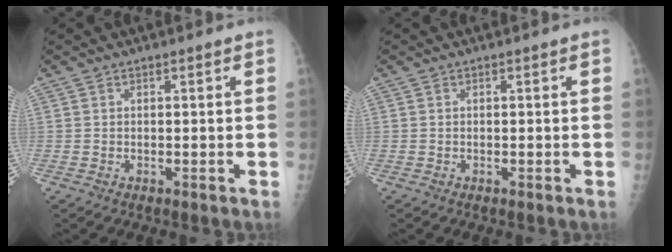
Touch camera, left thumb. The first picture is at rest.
{"total": 0.0}